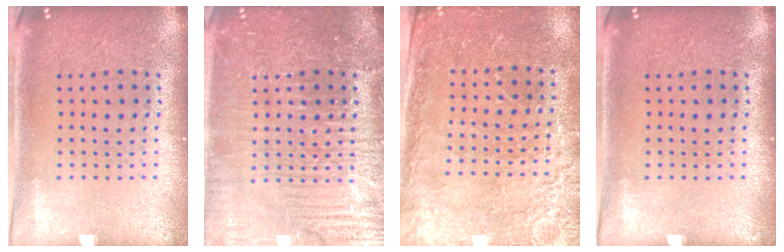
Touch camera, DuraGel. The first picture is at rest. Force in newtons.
{"total": 4.6, "press": 4.6, "slide": 0.6}
{"total": 2.5, "press": 2.5, "slide": 0.5}
{"total": 0.0}